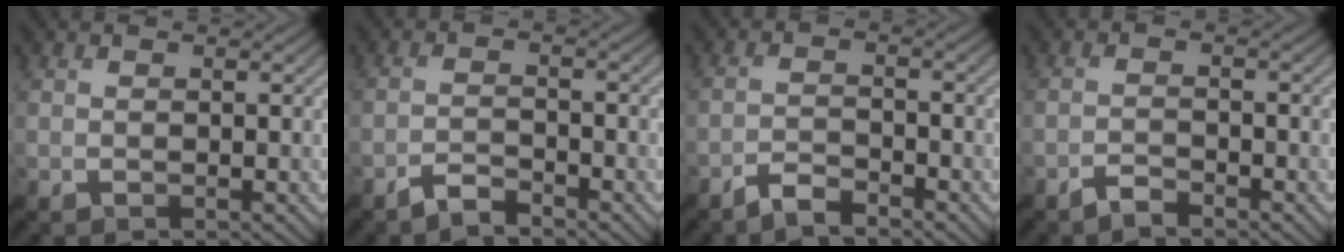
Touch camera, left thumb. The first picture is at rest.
{"total": 2.7, "force": [-2.4, 0.5, 1.2], "torque": [-0.023, 0.003, -0.052]}
{"total": 3.2, "force": [-2.8, 0.6, 1.5], "torque": [-0.028, 0.002, -0.060]}
{"total": 2.1, "force": [-1.8, 0.4, 0.9], "torque": [-0.016, 0.003, -0.040]}